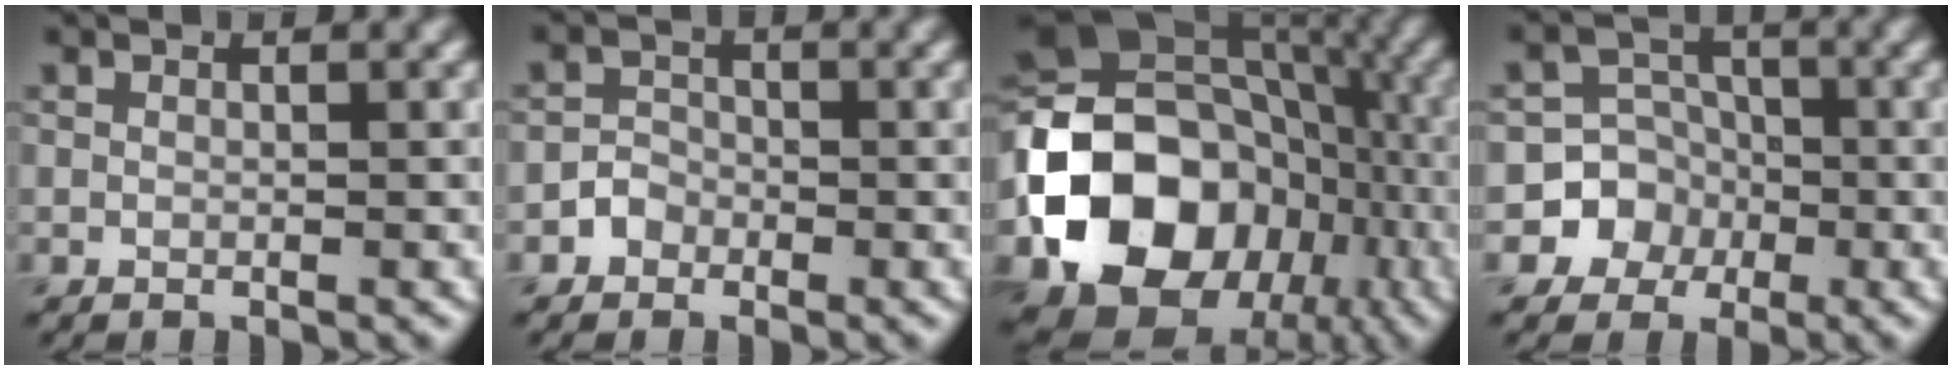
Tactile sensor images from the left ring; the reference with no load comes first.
{"total": 1.5, "force": [-0.8, 1.3, 0.2], "torque": [0.005, 0.007, -0.016]}
{"total": 16.6, "force": [-4.9, 13.0, 9.1], "torque": [-0.161, -0.012, -0.090]}
{"total": 6.1, "force": [-2.2, 5.7, 0.4], "torque": [0.026, 0.011, -0.057]}